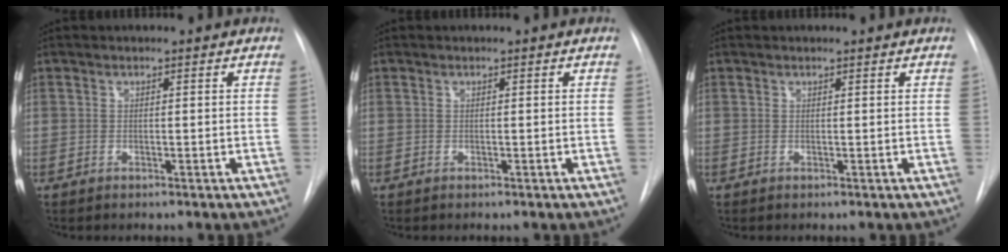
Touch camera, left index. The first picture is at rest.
{"total": 0.0}
{"total": 0.7, "force": [0.7, 0.0, 0.1], "torque": [-0.007, 0.005, 0.010]}